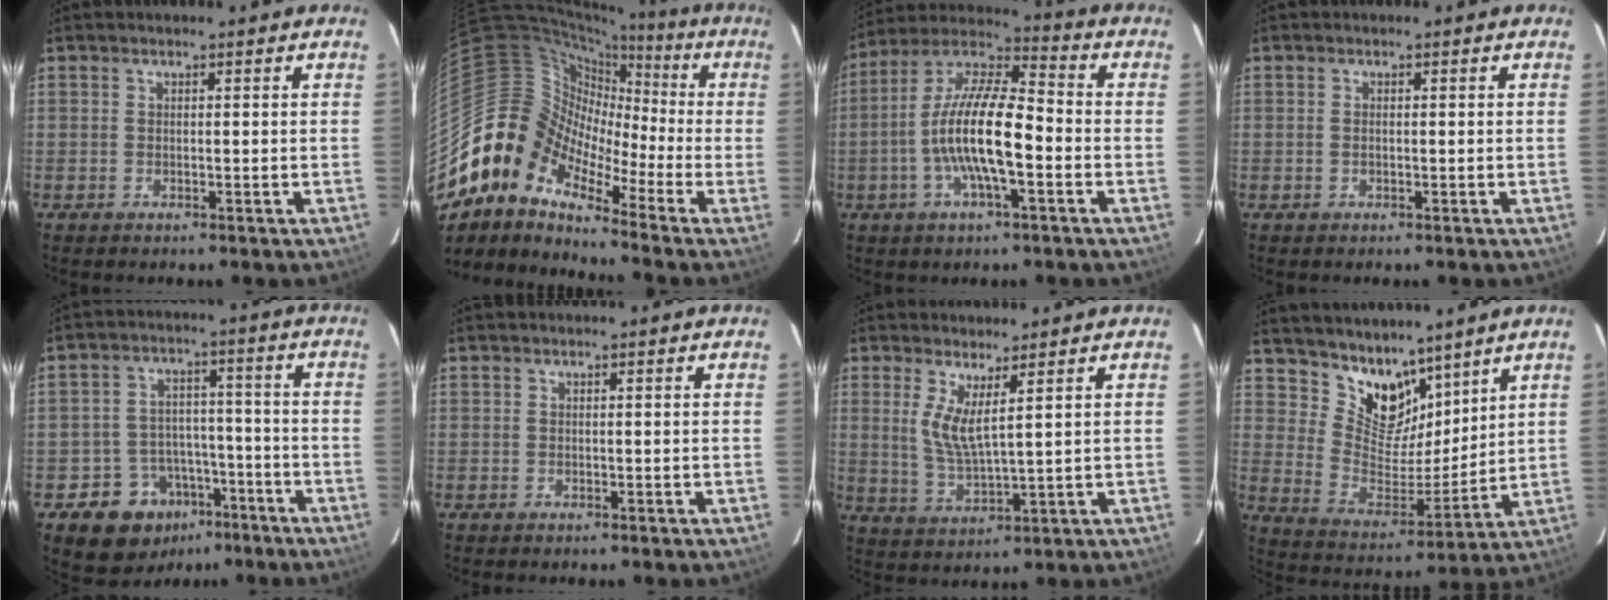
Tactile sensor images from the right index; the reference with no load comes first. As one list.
[{"total": 11.1, "force": [-6.8, 7.5, 4.5], "torque": [-0.070, 0.027, -0.163]}, {"total": 14.6, "force": [-3.5, 3.7, 13.7], "torque": [-0.264, 0.000, -0.072]}, {"total": 0.7, "force": [-0.1, 0.3, 0.6], "torque": [-0.014, 0.001, -0.003]}, {"total": 11.1, "force": [-6.5, 8.6, 2.6], "torque": [-0.059, 0.035, -0.080]}, {"total": 0.0}, {"total": 6.1, "force": [2.6, 0.9, 5.4], "torque": [-0.110, -0.018, 0.053]}, {"total": 12.3, "force": [9.4, 6.5, 4.5], "torque": [-0.084, -0.002, 0.181]}]